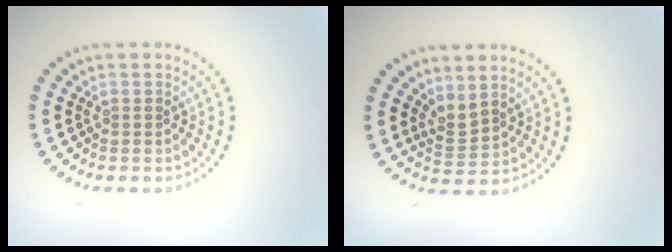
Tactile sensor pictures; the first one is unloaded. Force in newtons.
{"total": 1.9, "press": 1.3, "slide": 1.4}